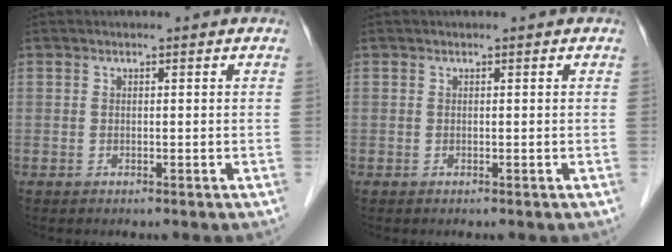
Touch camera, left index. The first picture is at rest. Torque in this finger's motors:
{"motor_torque": [0.00, 0.00, 0.00, 0.00]}